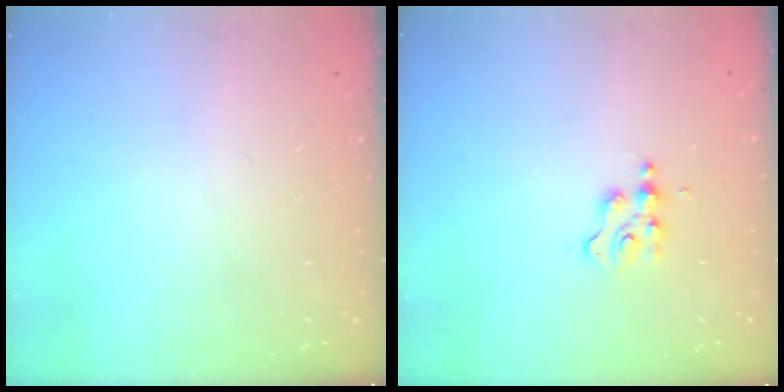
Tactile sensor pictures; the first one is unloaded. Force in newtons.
{"total": 3.1, "press": 3.1, "slide": 0.4}